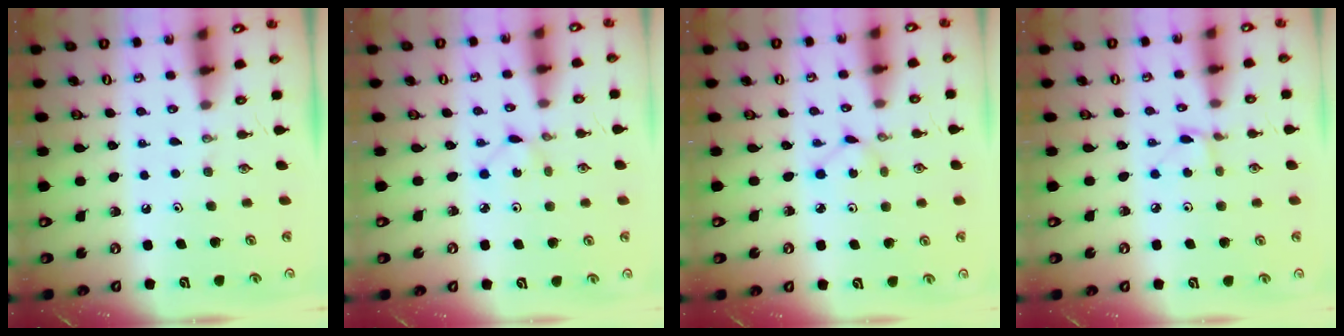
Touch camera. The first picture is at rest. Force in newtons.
{"total": 1.1, "press": 1.1, "slide": 0.1}
{"total": 2.8, "press": 2.8, "slide": 0.1}
{"total": 2.2, "press": 2.2, "slide": 0.3}